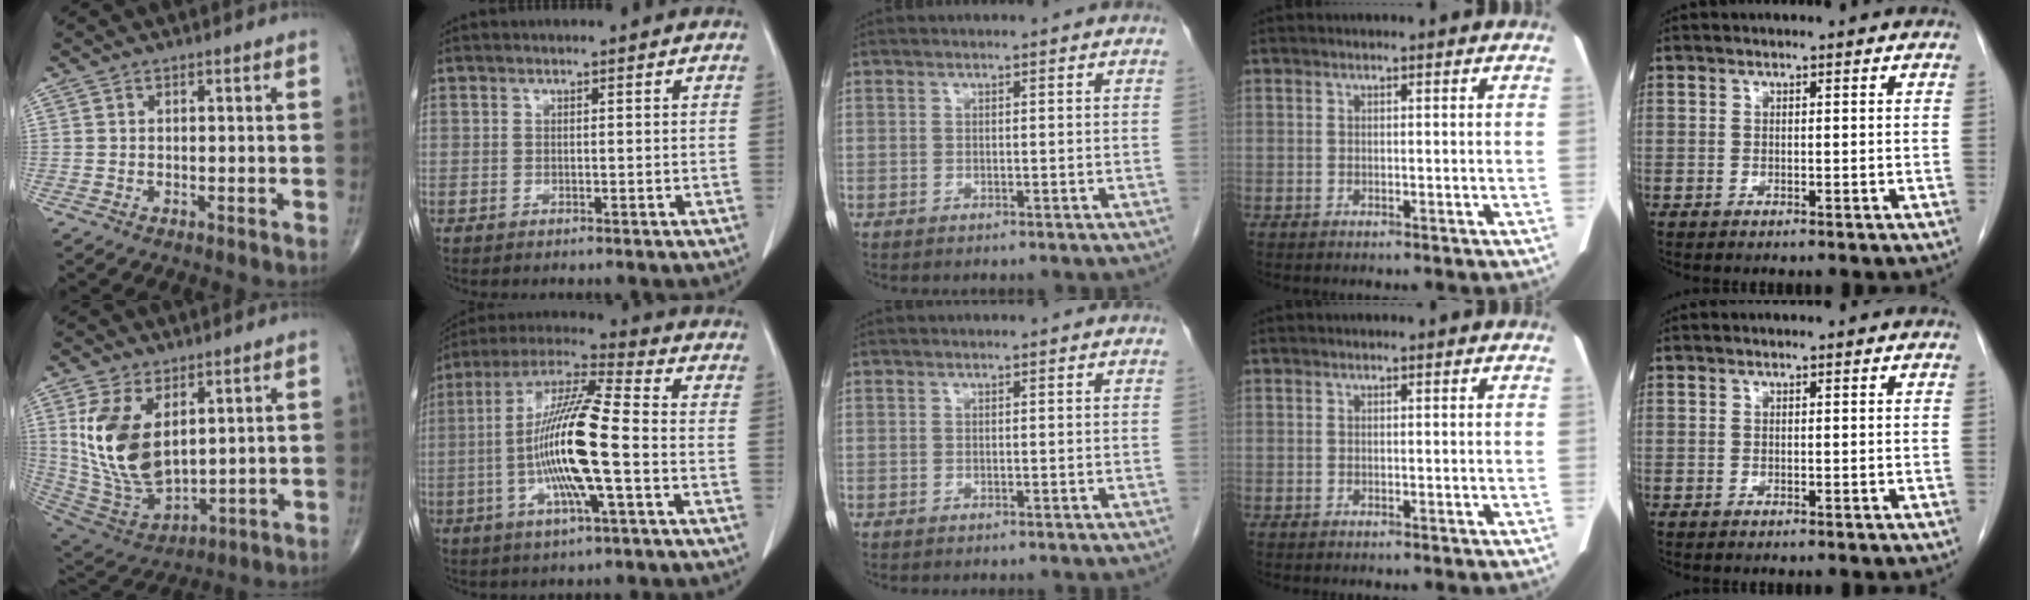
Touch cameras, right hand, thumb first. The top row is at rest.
{"thumb": {"total": 16.2, "force": [4.5, 9.0, 12.7], "torque": [-0.238, -0.024, 0.109]}, "index": {"total": 15.3, "force": [-2.5, 0.9, 15.1], "torque": [-0.293, 0.001, -0.054]}}